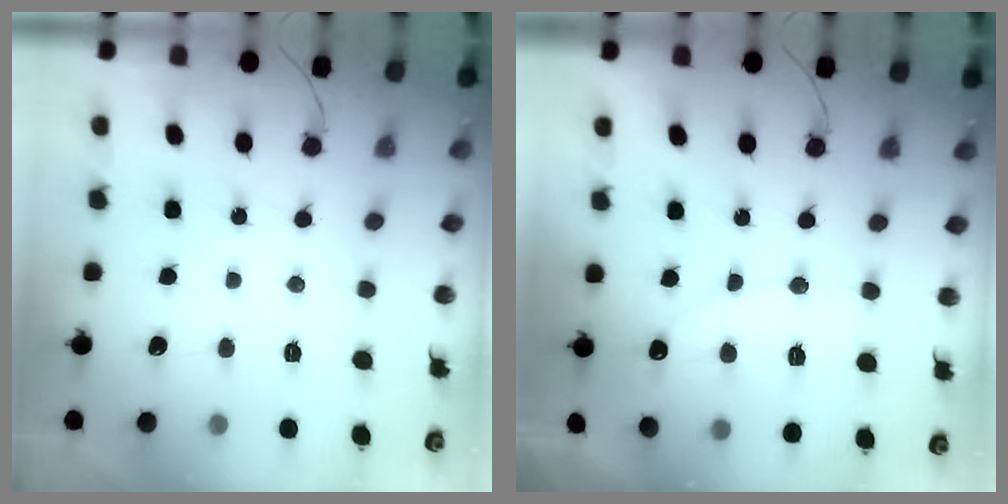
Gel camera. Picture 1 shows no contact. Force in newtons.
{"total": 8.3, "press": 8.3, "slide": 0.6}